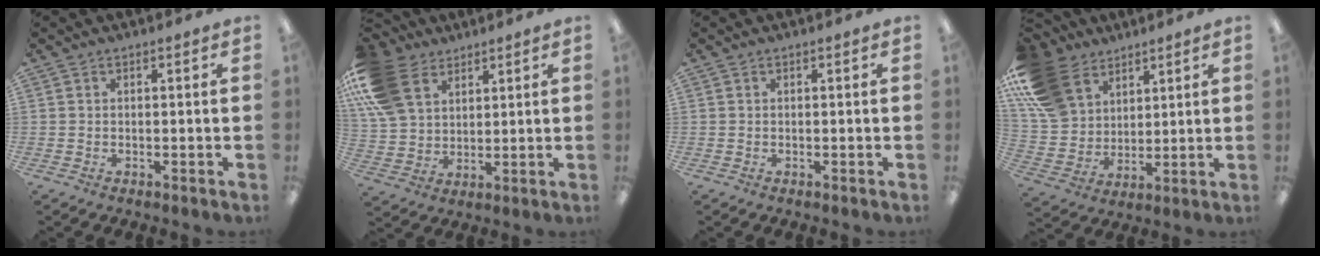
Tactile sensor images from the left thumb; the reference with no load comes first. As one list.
[{"total": 16.0, "force": [8.1, 11.1, 8.2], "torque": [-0.199, -0.019, 0.157]}, {"total": 0.0}, {"total": 17.6, "force": [9.7, 12.7, 7.4], "torque": [-0.181, -0.039, 0.190]}]